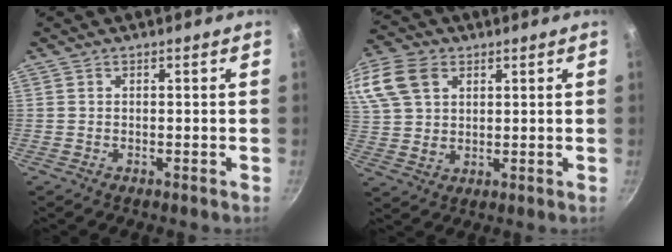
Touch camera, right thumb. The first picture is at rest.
{"total": 17.9, "force": [7.6, 12.7, 10.1], "torque": [-0.233, 0.021, 0.149]}